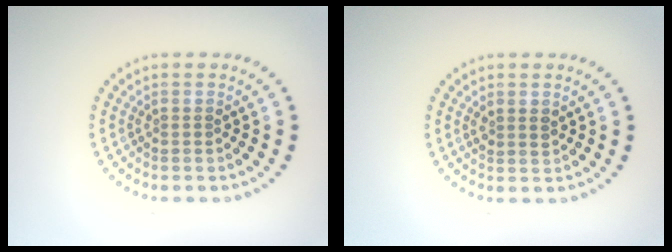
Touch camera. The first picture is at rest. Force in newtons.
{"total": 1.2, "press": 1.0, "slide": 0.6}